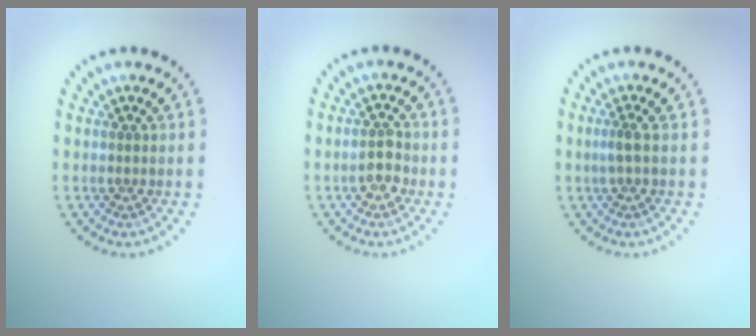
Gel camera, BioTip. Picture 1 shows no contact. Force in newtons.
{"total": 2.1, "press": 2.1, "slide": 0.4}
{"total": 1.1, "press": 0.8, "slide": 0.7}